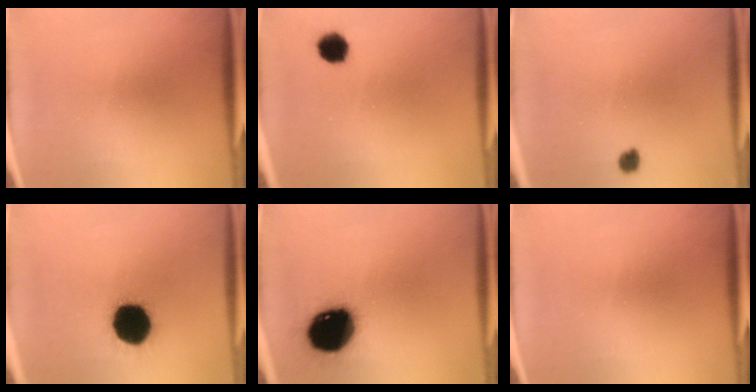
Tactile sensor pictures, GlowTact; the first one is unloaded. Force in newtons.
{"total": 4.9}
{"total": 1.8}
{"total": 18.4}
{"total": 19.7}
{"total": 0.0}